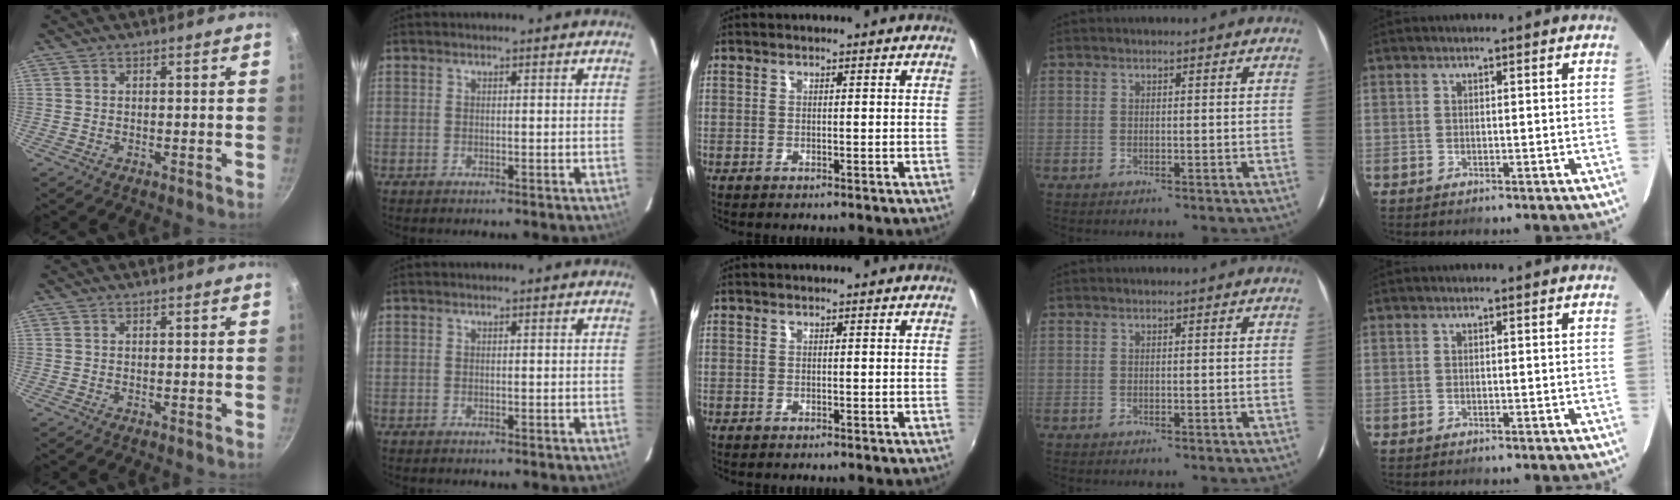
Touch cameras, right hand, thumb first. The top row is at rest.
{}